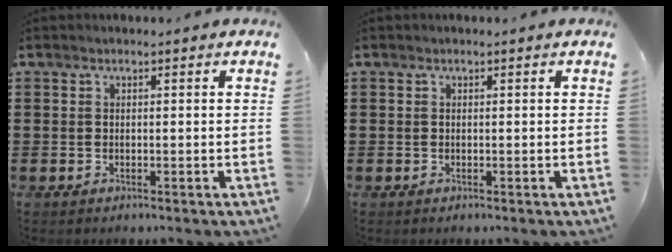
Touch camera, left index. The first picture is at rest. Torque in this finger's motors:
{"motor_torque": [0.00, 0.01, 0.00, 0.00]}